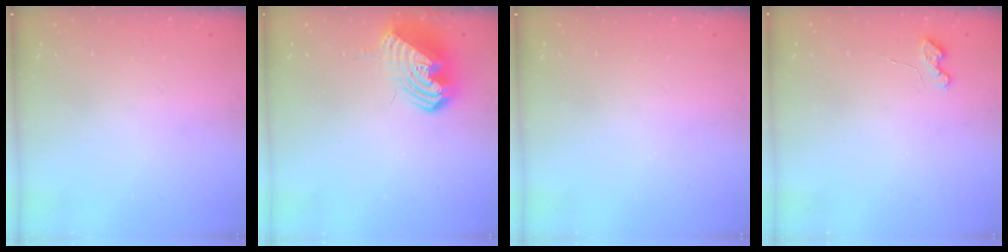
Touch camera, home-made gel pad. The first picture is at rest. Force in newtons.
{"total": 11.6, "press": 11.4, "slide": 1.8}
{"total": 0.0}
{"total": 3.6, "press": 3.5, "slide": 0.4}